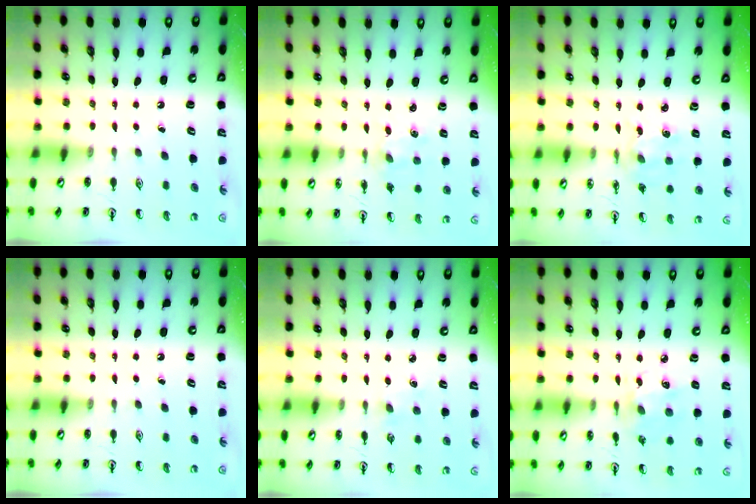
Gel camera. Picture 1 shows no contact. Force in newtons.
{"total": 0.0}
{"total": 2.0, "press": 2.0, "slide": 0.3}
{"total": 0.0}
{"total": 1.9, "press": 1.8, "slide": 0.3}
{"total": 6.7, "press": 6.7, "slide": 0.4}